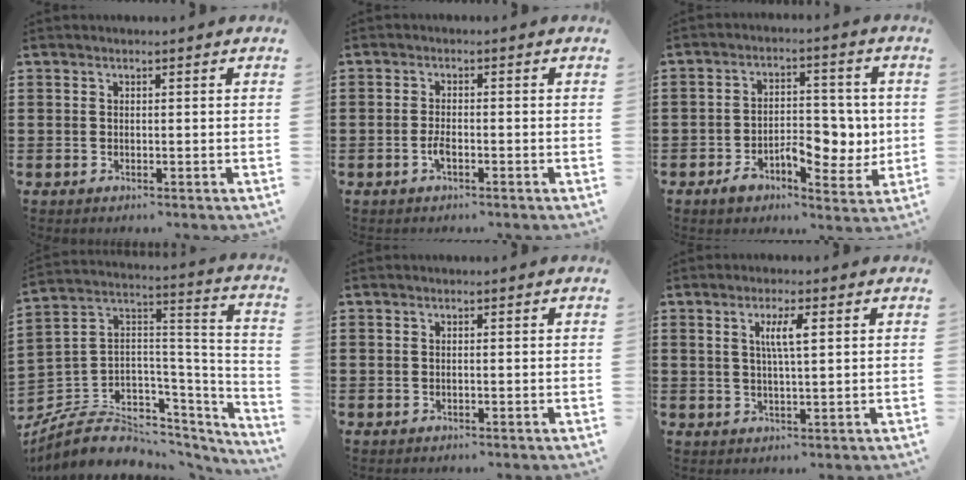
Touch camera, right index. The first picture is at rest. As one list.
[{"total": 2.3, "force": [-1.0, 0.6, 1.9], "torque": [-0.043, -0.001, -0.021]}, {"total": 8.4, "force": [-2.0, 5.0, 6.4], "torque": [-0.078, 0.007, -0.038]}, {"total": 7.5, "force": [-4.3, 5.2, 3.3], "torque": [-0.082, -0.002, -0.079]}, {"total": 0.0}, {"total": 4.0, "force": [1.1, 0.7, 3.7], "torque": [-0.077, 0.006, 0.015]}]